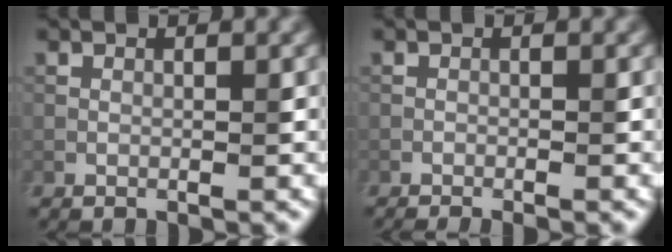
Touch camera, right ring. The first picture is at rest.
{"total": 1.1, "force": [-0.8, 0.2, 0.8], "torque": [-0.011, 0.001, -0.013]}